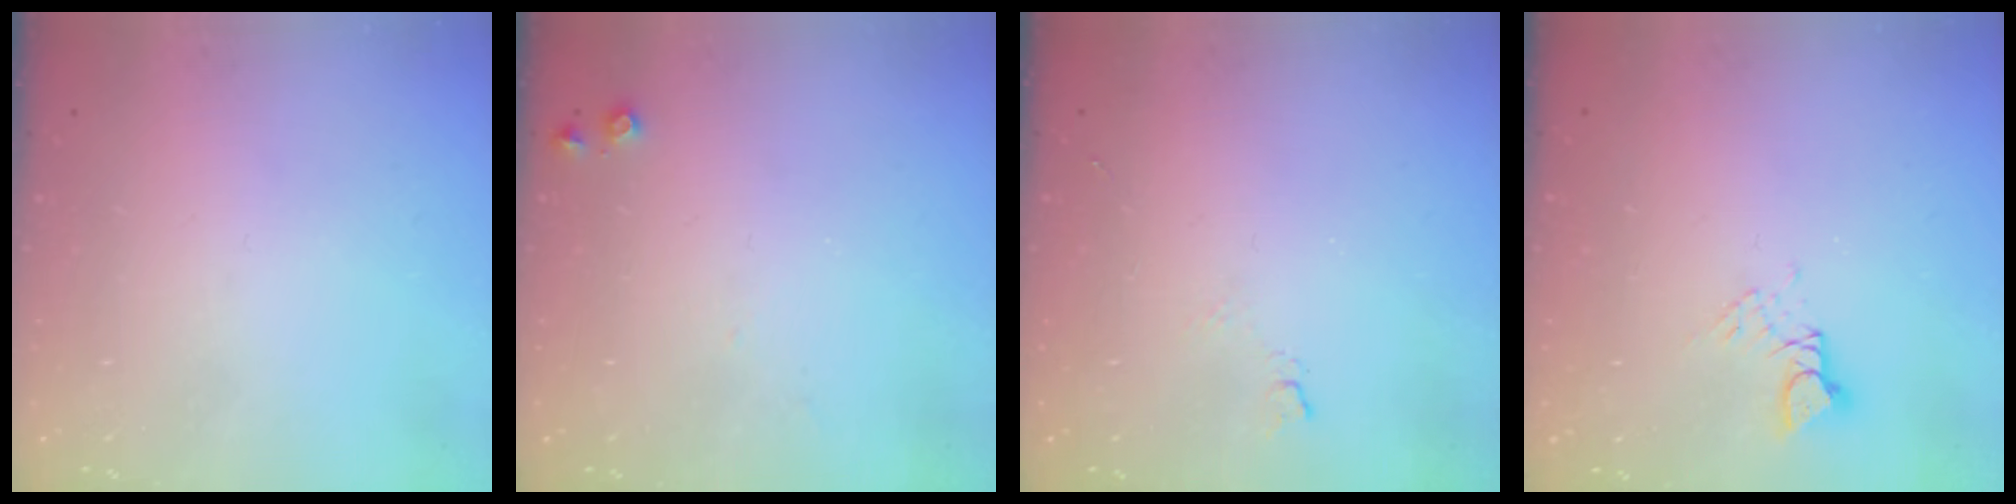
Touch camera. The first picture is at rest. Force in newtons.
{"total": 5.7, "press": 5.6, "slide": 0.9}
{"total": 4.3, "press": 4.2, "slide": 0.7}
{"total": 3.2, "press": 3.2, "slide": 0.4}